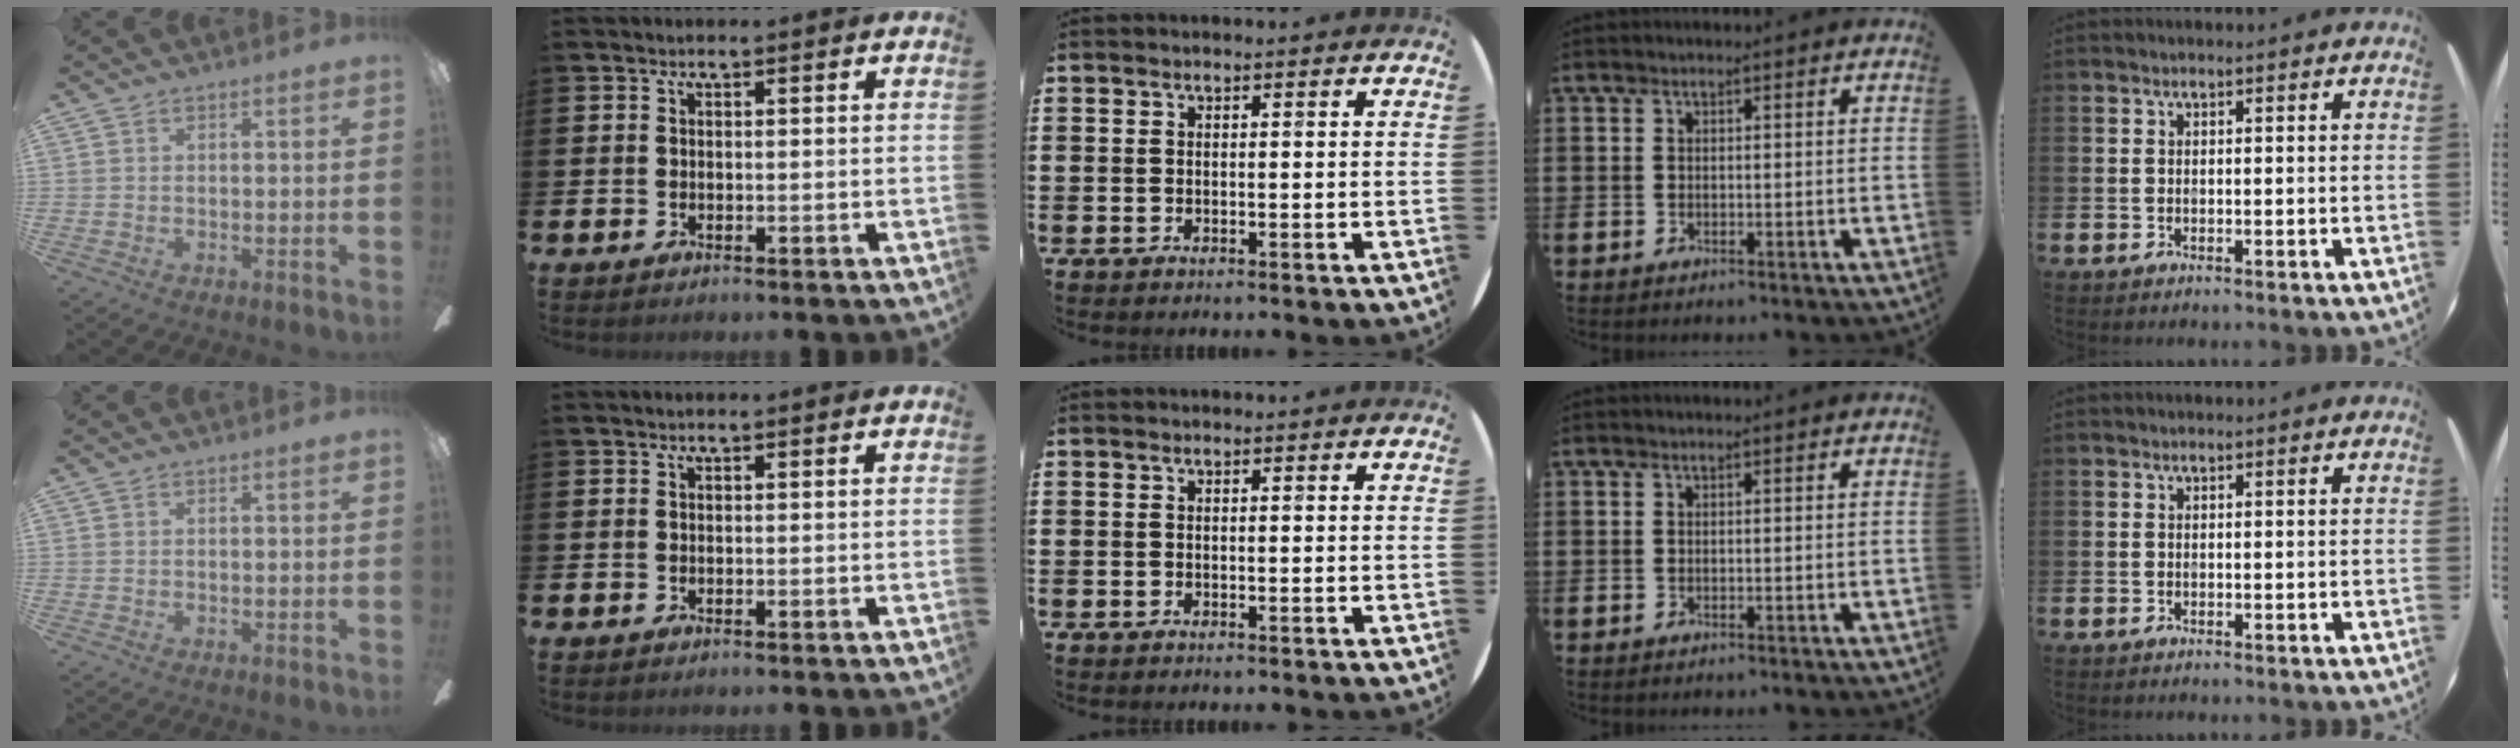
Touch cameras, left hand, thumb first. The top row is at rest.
{}